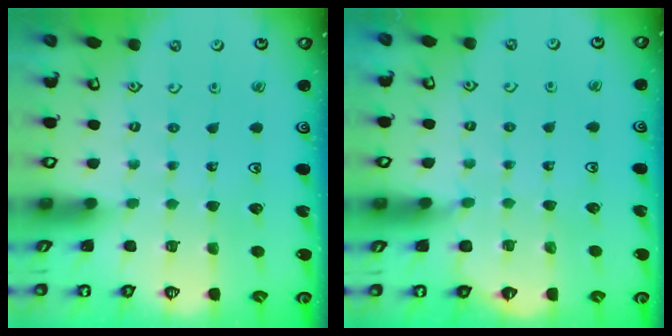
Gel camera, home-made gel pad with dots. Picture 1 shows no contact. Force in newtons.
{"total": 2.9, "press": 2.9, "slide": 0.3}